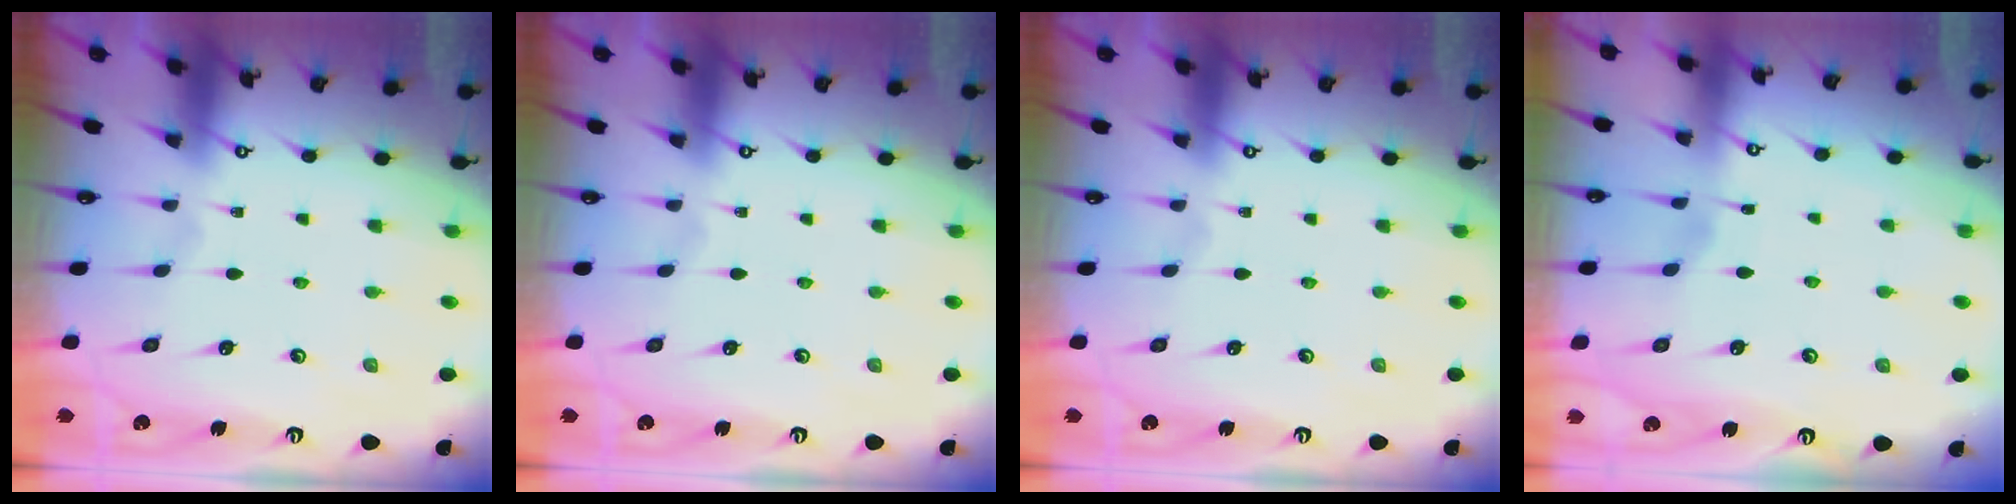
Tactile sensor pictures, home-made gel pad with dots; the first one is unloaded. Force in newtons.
{"total": 0.0}
{"total": 0.0}
{"total": 2.6, "press": 2.6, "slide": 0.4}